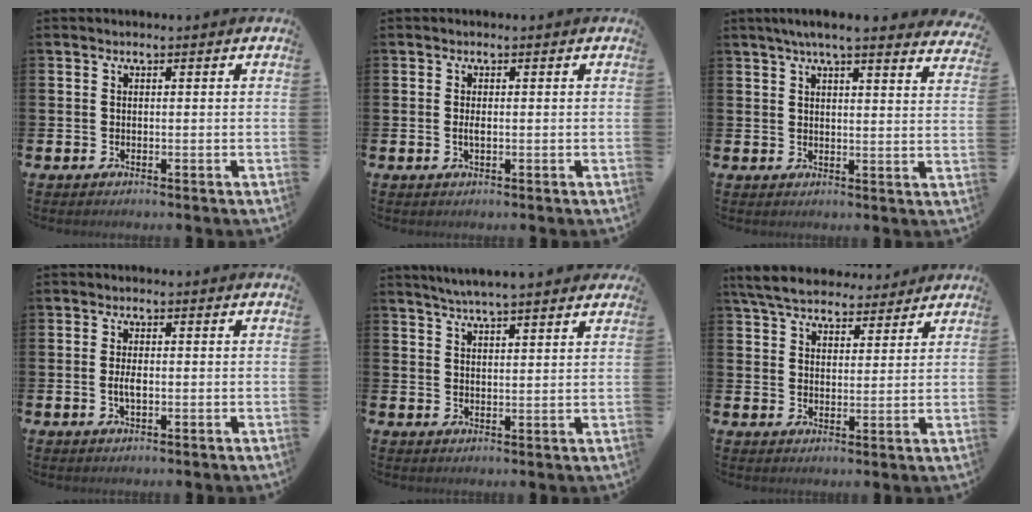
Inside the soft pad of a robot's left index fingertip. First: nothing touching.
{"total": 1.0, "force": [0.0, 0.4, 1.0], "torque": [-0.015, 0.000, -0.003]}
{"total": 5.3, "force": [4.9, 0.2, 2.1], "torque": [-0.046, -0.016, 0.085]}
{"total": 2.5, "force": [-0.2, 1.0, 2.2], "torque": [-0.036, -0.001, -0.006]}
{"total": 4.7, "force": [4.5, -0.1, 1.3], "torque": [-0.035, -0.014, 0.081]}
{"total": 6.5, "force": [6.0, 1.9, 1.4], "torque": [-0.045, -0.024, 0.108]}